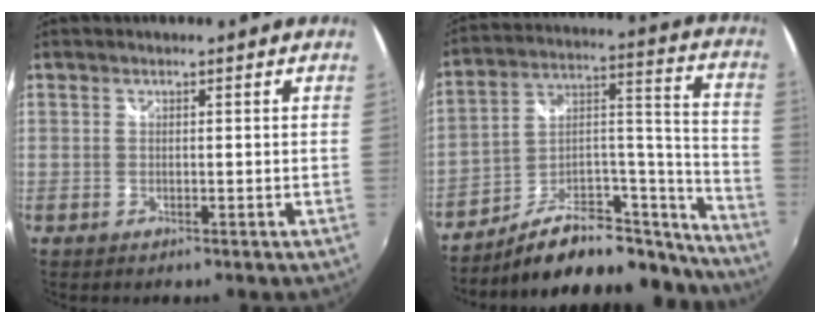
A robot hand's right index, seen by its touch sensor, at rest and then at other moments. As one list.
[{"total": 24.6, "force": [-19.4, 9.5, 11.7], "torque": [-0.156, 0.058, -0.279]}]